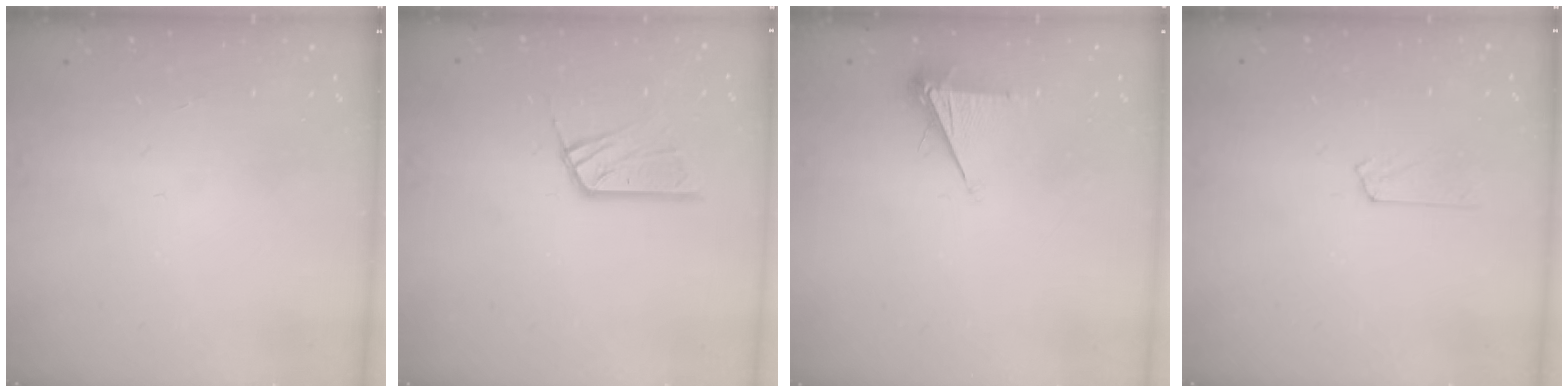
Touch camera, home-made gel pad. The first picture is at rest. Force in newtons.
{"total": 10.5, "press": 10.5, "slide": 0.8}
{"total": 5.4, "press": 5.4, "slide": 0.8}
{"total": 2.5, "press": 2.4, "slide": 0.3}